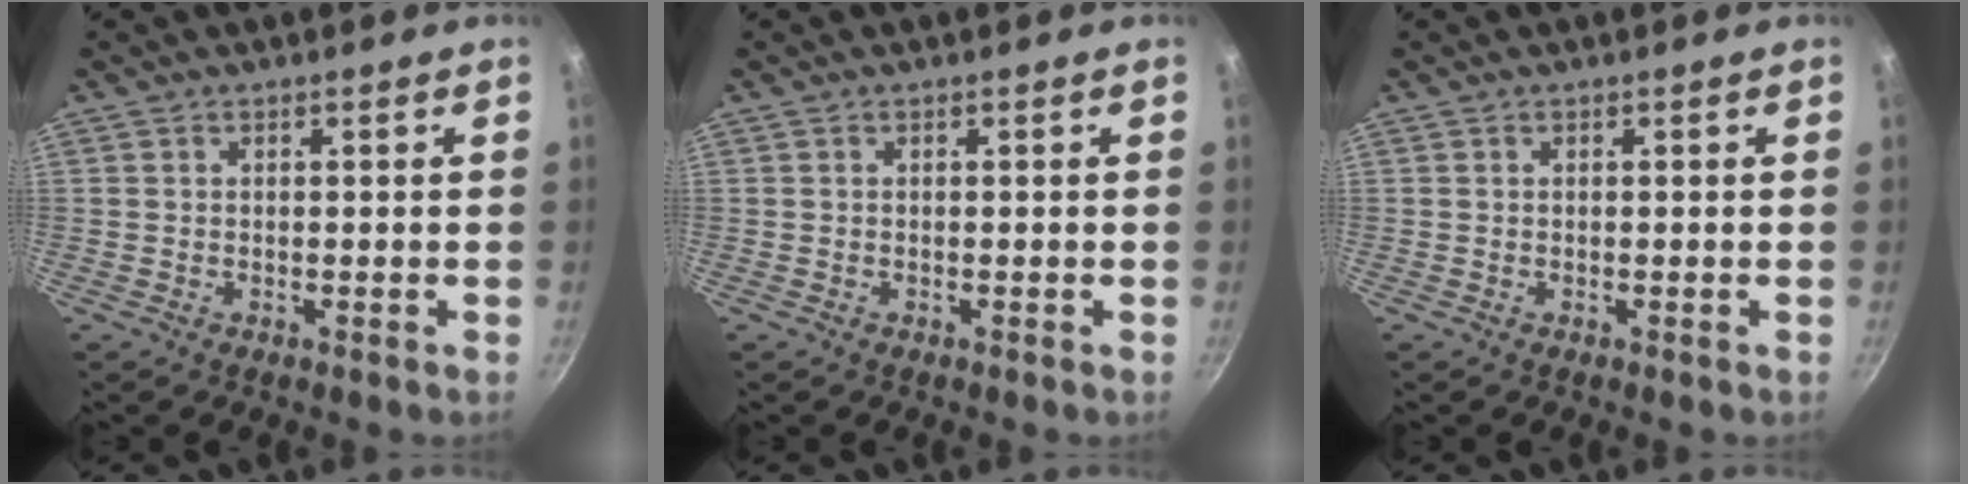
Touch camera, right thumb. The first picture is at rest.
{"total": 0.0}
{"total": 0.0}